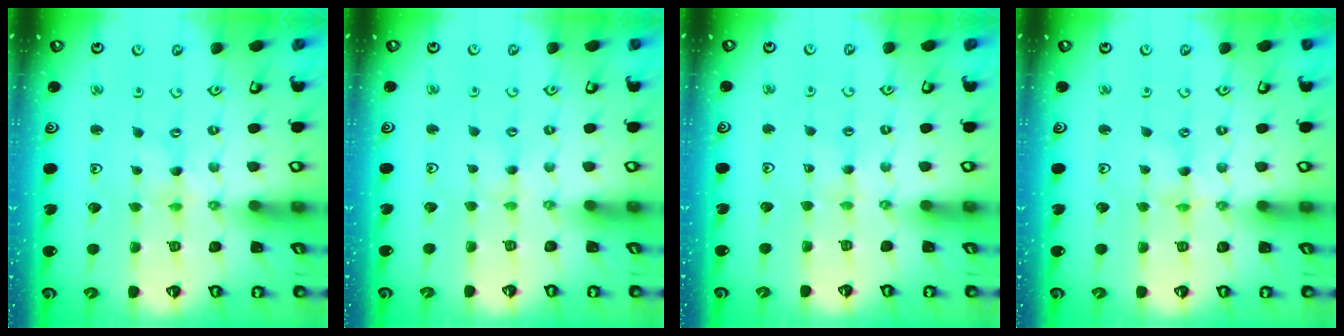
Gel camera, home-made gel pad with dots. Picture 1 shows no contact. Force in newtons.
{"total": 2.4, "press": 2.4, "slide": 0.4}
{"total": 2.0, "press": 2.0, "slide": 0.3}
{"total": 1.5, "press": 1.4, "slide": 0.3}